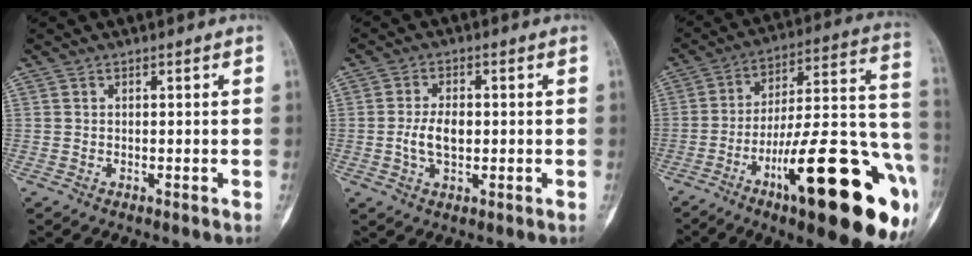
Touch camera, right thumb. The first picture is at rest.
{"total": 5.4, "force": [-0.4, 3.0, 4.4], "torque": [-0.084, 0.005, -0.009]}
{"total": 30.9, "force": [-13.1, 7.5, 27.0], "torque": [-0.316, 0.061, -0.192]}